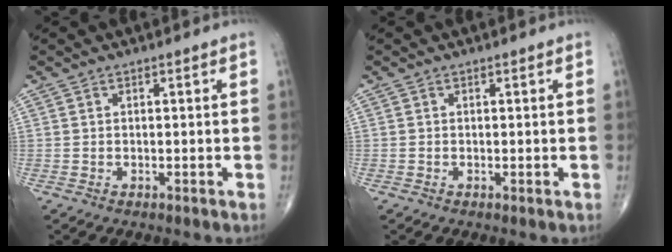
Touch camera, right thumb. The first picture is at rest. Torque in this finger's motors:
{"motor_torque": [1.62, 1.31, -0.20, -0.27, 0.01]}